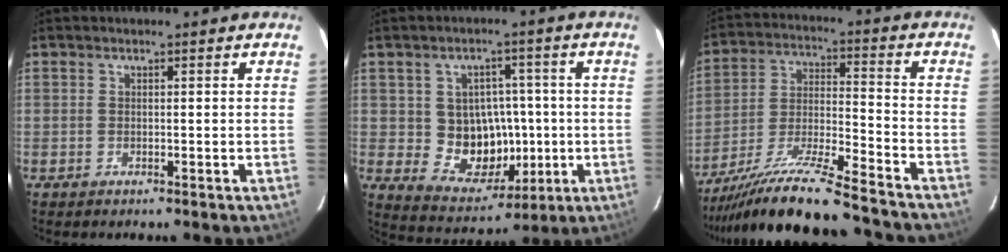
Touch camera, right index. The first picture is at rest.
{"total": 11.1, "force": [-0.7, 9.8, 5.1], "torque": [-0.097, 0.007, 0.009]}
{"total": 20.2, "force": [-17.3, 1.1, 10.3], "torque": [-0.199, -0.039, -0.286]}